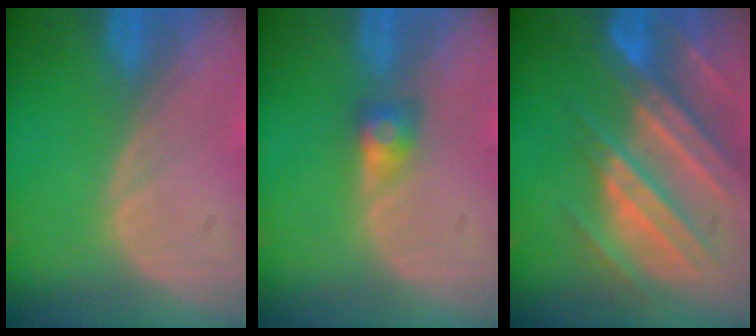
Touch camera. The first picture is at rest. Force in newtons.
{"total": 2.8, "press": 2.4, "slide": 1.5}
{"total": 11.1, "press": 9.9, "slide": 5.1}